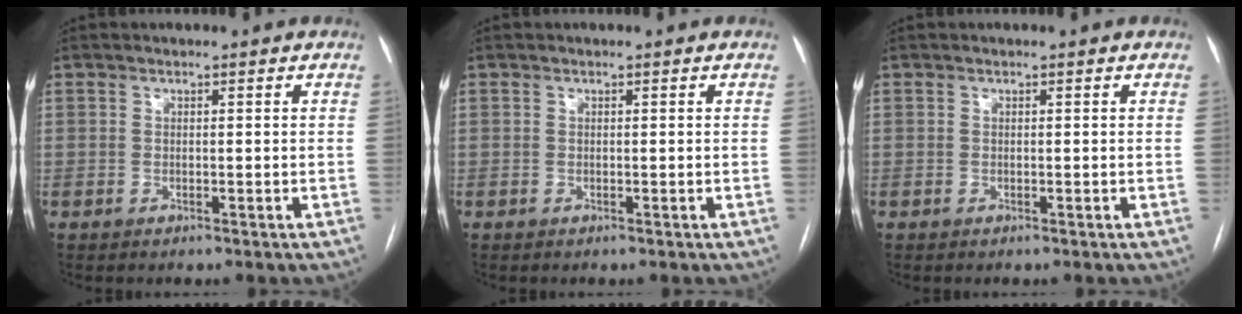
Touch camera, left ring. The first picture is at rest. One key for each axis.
{"total": 0.0}
{"total": 0.0}